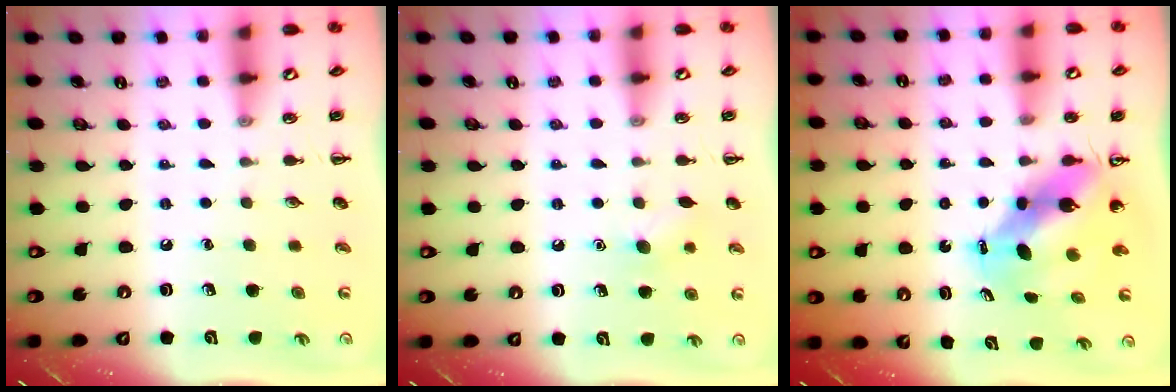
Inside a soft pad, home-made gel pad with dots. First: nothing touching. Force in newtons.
{"total": 5.9, "press": 5.8, "slide": 1.4}
{"total": 8.1, "press": 7.8, "slide": 2.3}